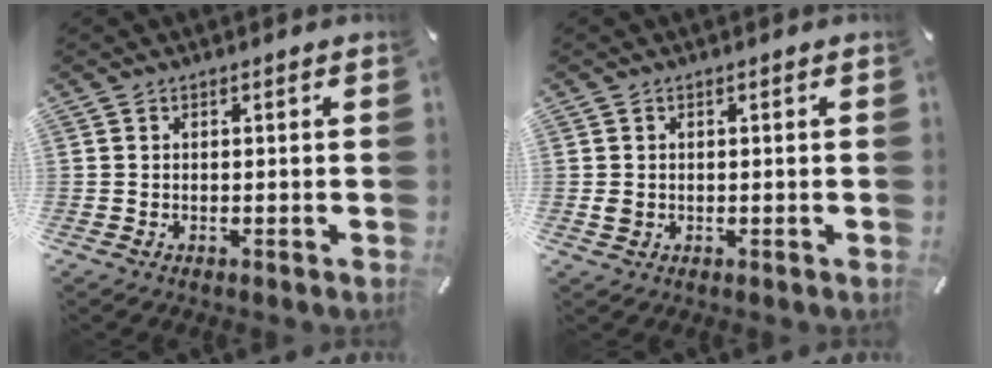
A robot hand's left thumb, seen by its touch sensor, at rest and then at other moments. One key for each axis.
{"total": 1.5, "fx": -0.1, "fy": 1.3, "fz": 0.9, "tx": -0.017, "ty": 0.004, "tz": -0.003}